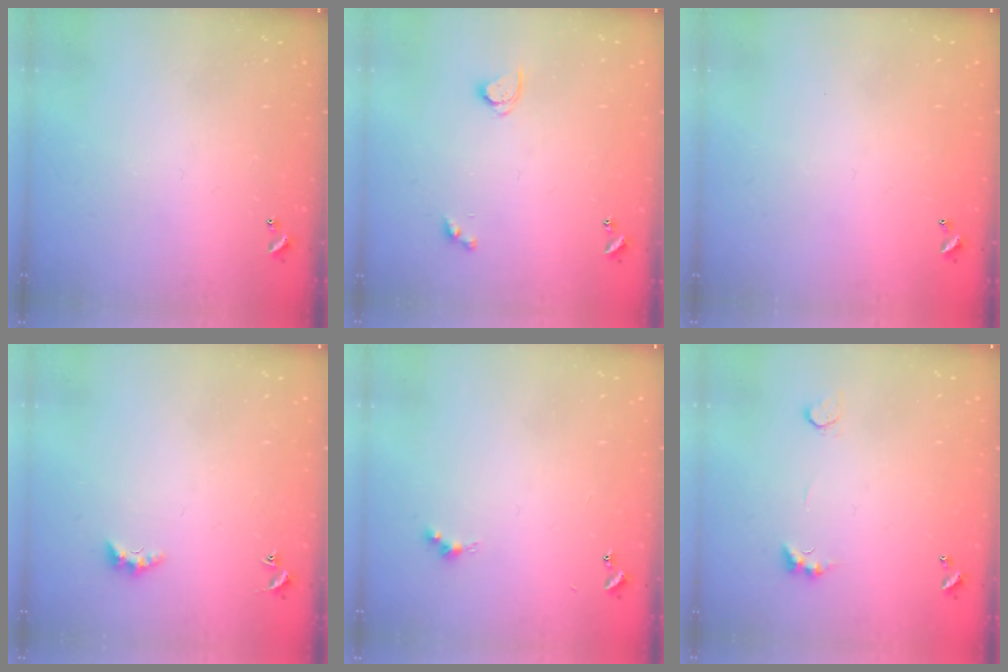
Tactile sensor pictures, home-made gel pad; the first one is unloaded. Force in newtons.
{"total": 2.9, "press": 2.9, "slide": 0.3}
{"total": 2.9, "press": 2.9, "slide": 0.1}
{"total": 2.6, "press": 2.5, "slide": 0.6}
{"total": 3.3, "press": 3.2, "slide": 0.6}
{"total": 2.7, "press": 2.6, "slide": 0.8}